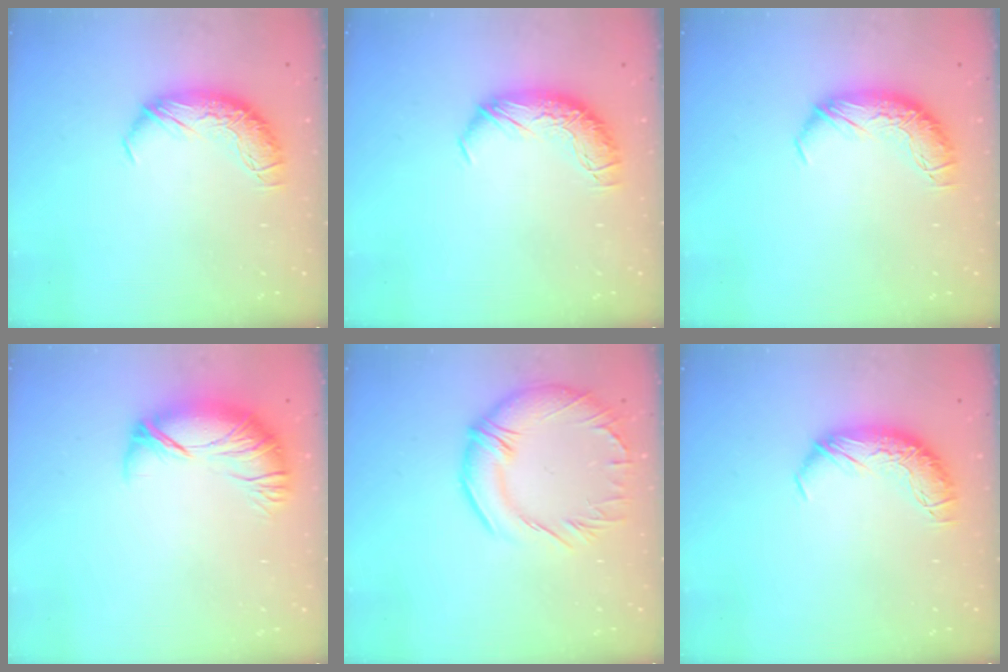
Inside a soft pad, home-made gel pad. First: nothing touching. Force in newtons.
{"total": 0.0}
{"total": 0.0}
{"total": 2.6, "press": 1.8, "slide": 1.9}
{"total": 7.3, "press": 6.5, "slide": 3.4}
{"total": 0.0}